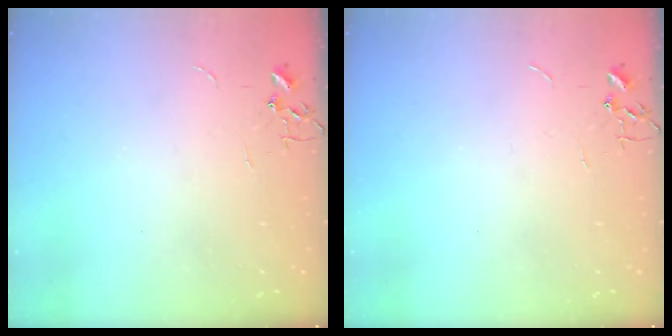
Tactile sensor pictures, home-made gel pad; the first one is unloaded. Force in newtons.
{"total": 0.0}